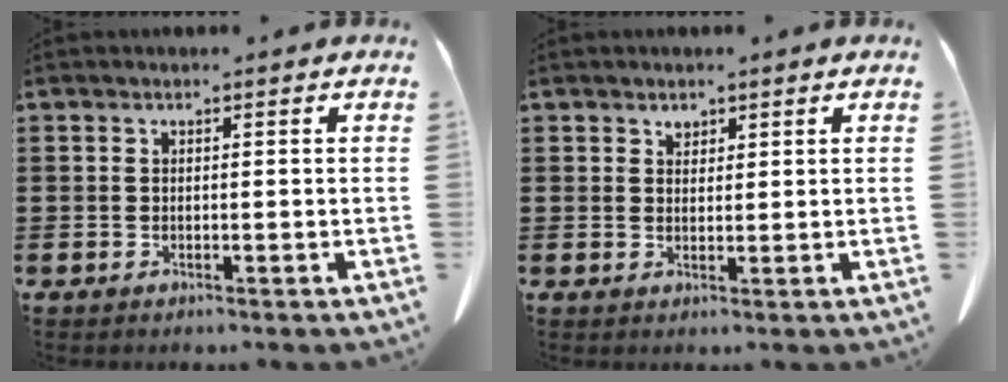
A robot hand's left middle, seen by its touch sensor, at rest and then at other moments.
{"total": 1.4, "force": [1.2, 0.6, 0.4], "torque": [-0.002, -0.005, 0.022]}